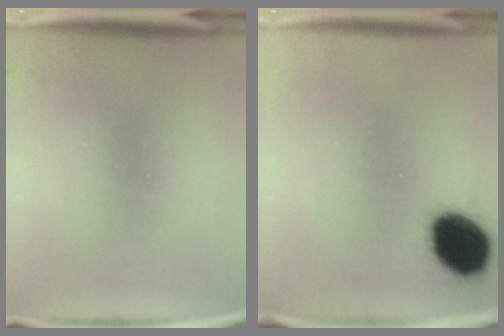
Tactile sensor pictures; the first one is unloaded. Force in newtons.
{"total": 16.0}